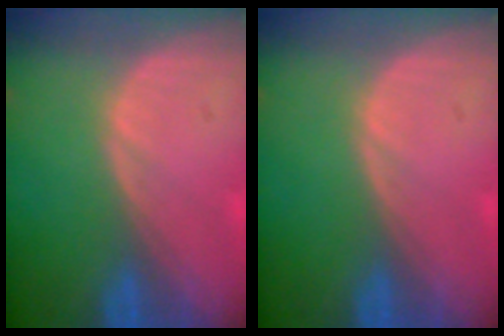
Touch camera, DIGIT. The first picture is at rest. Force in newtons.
{"total": 0.0}